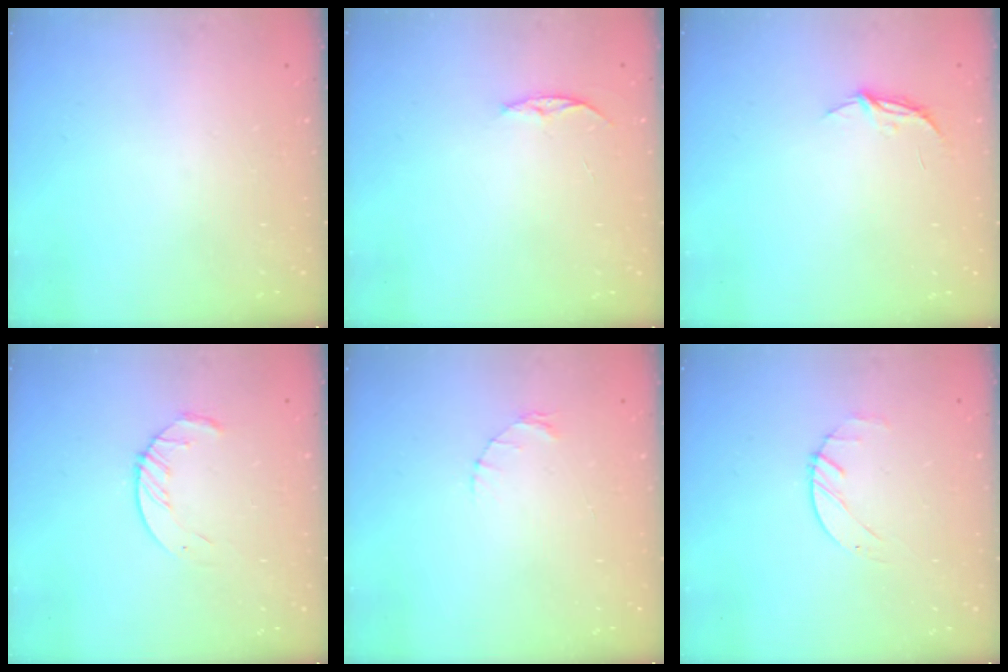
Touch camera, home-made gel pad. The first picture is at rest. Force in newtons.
{"total": 4.1, "press": 4.1, "slide": 0.5}
{"total": 4.9, "press": 4.9, "slide": 0.3}
{"total": 4.6, "press": 4.6, "slide": 0.5}
{"total": 2.0, "press": 2.0, "slide": 0.4}
{"total": 1.4, "press": 1.4, "slide": 0.2}